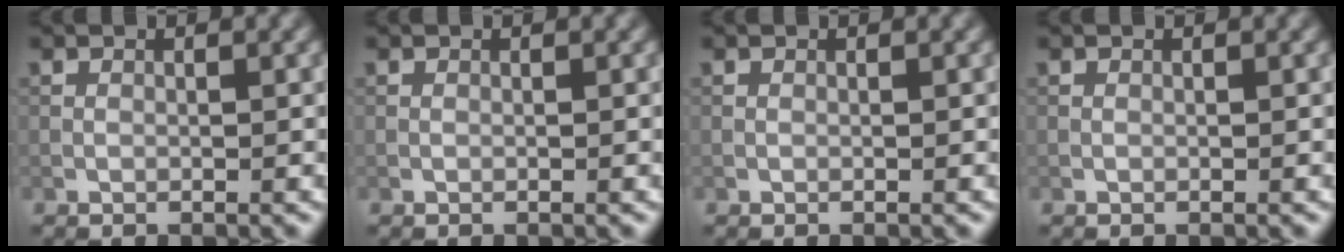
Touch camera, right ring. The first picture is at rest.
{"total": 0.0}
{"total": 0.0}
{"total": 0.0}